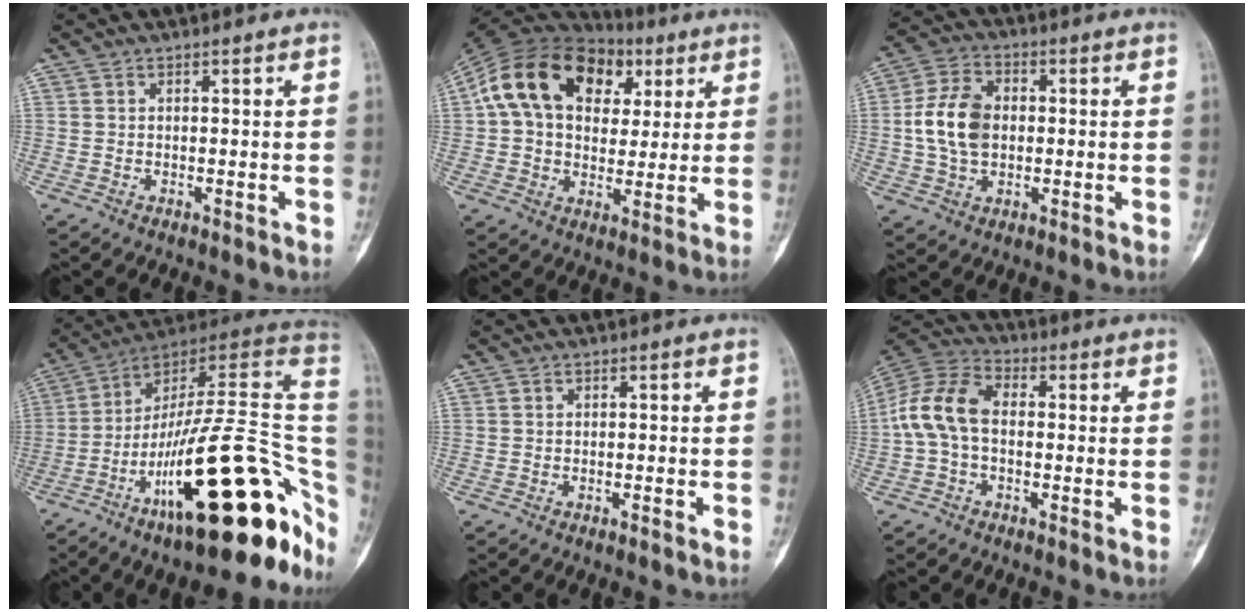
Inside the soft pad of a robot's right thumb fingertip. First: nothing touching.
{"total": 20.9, "force": [6.4, 14.4, 13.8], "torque": [-0.230, 0.024, 0.101]}
{"total": 10.6, "force": [0.1, 7.4, 7.7], "torque": [-0.135, 0.014, -0.001]}
{"total": 33.1, "force": [-10.5, 10.1, 29.8], "torque": [-0.362, 0.063, -0.161]}
{"total": 1.1, "force": [-0.6, 0.0, 0.9], "torque": [-0.023, 0.004, -0.006]}
{"total": 10.7, "force": [-0.7, 6.8, 8.2], "torque": [-0.166, 0.031, -0.026]}